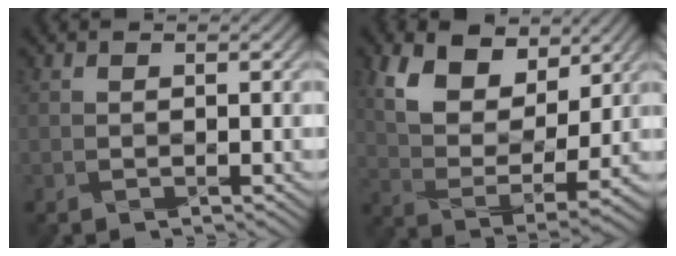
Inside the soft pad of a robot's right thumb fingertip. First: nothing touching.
{"total": 10.4, "force": [6.0, 5.5, 6.5], "torque": [-0.135, 0.006, 0.113]}